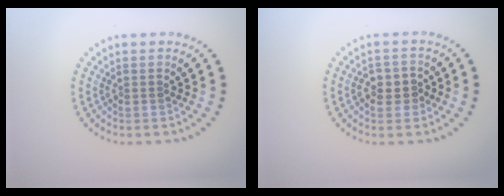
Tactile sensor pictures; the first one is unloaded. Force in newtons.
{"total": 2.4, "press": 2.3, "slide": 0.6}